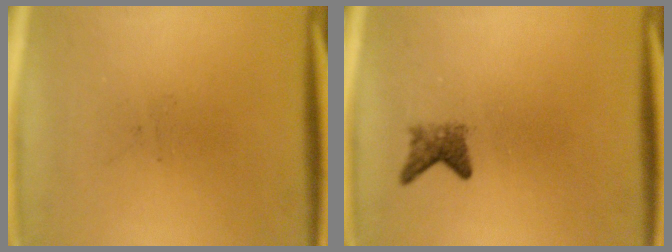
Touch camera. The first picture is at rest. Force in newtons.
{"total": 2.1}